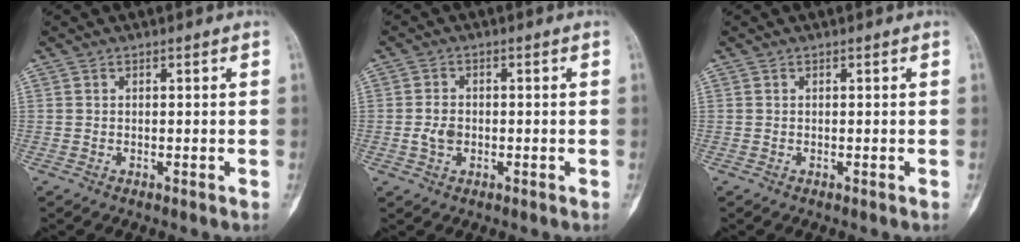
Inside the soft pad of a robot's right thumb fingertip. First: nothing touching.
{"total": 3.3, "force": [-0.5, 2.4, 2.2], "torque": [-0.036, 0.005, -0.009]}
{"total": 0.0}